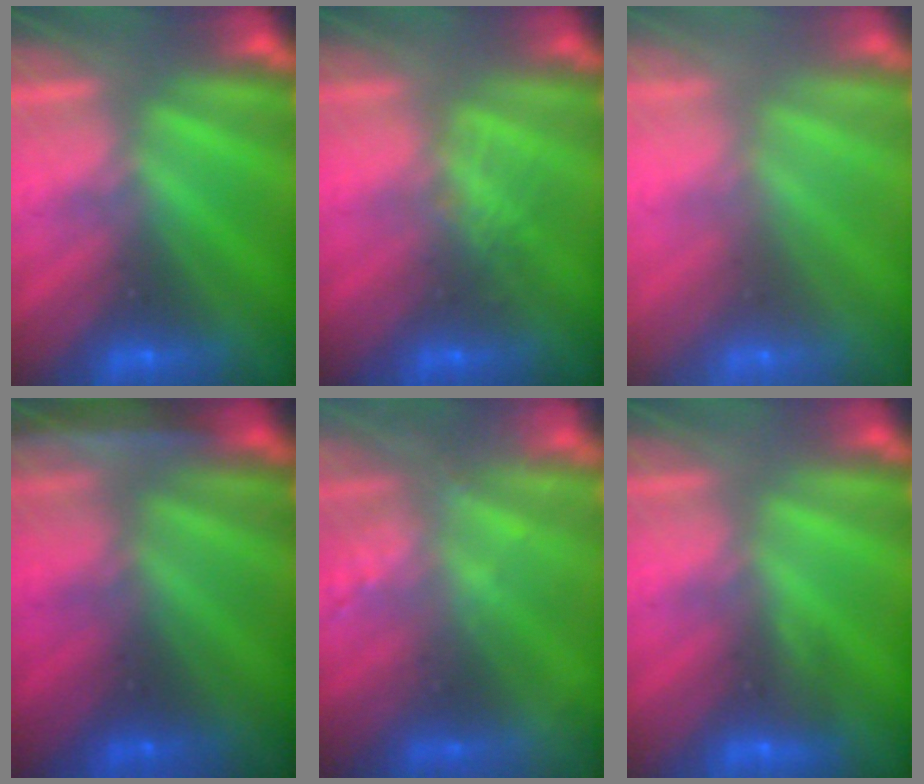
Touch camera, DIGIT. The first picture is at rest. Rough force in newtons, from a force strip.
{"total": 2.7}
{"total": 9.6}
{"total": 1.9}
{"total": 2.4}
{"total": 2.9}